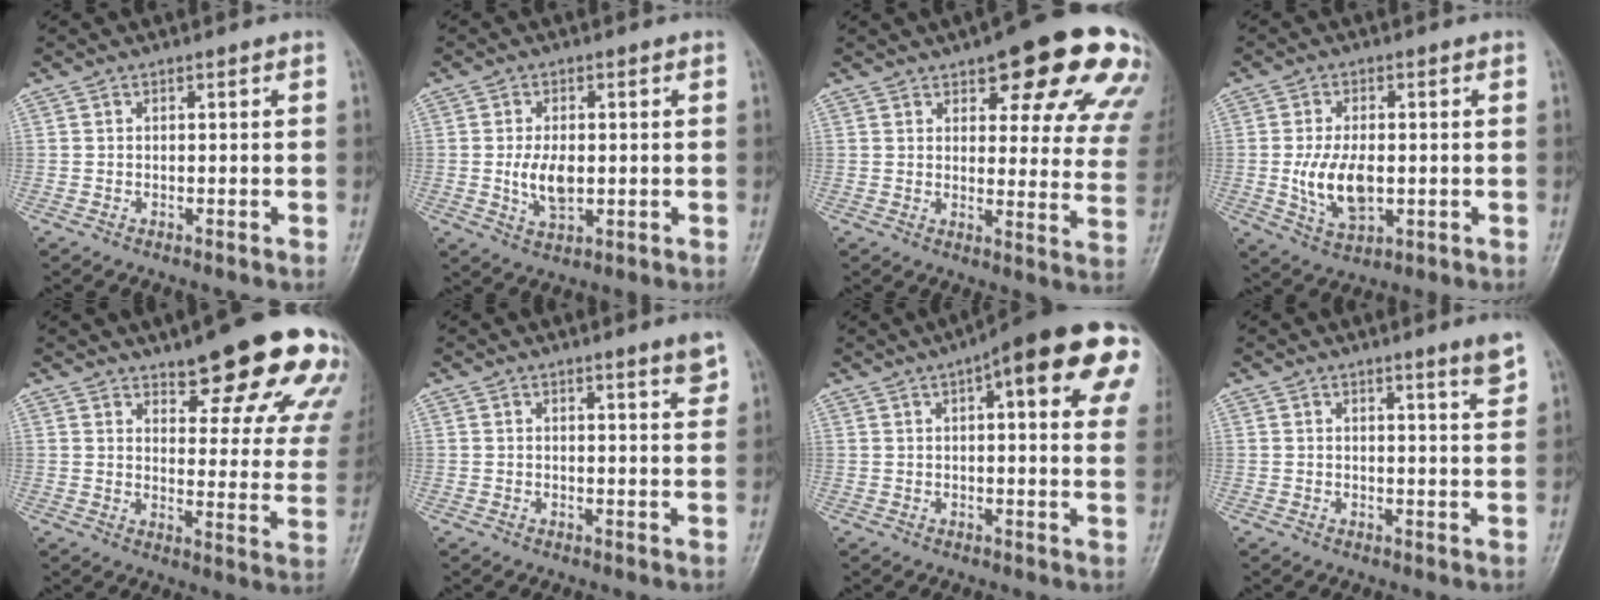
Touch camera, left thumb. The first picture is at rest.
{"total": 5.8, "force": [-0.2, 3.2, 4.8], "torque": [-0.088, -0.009, -0.001]}
{"total": 21.6, "force": [12.8, 7.1, 15.9], "torque": [-0.153, -0.039, 0.147]}
{"total": 8.9, "force": [-0.8, 5.0, 7.3], "torque": [-0.131, -0.008, -0.007]}
{"total": 20.7, "force": [14.7, 6.0, 13.4], "torque": [-0.127, -0.073, 0.178]}
{"total": 3.2, "force": [2.3, 0.2, 2.2], "torque": [-0.025, -0.017, 0.030]}
{"total": 20.2, "force": [7.6, 5.6, 17.8], "torque": [-0.221, 0.010, 0.088]}
{"total": 3.7, "force": [2.6, -0.2, 2.5], "torque": [-0.033, -0.025, 0.037]}